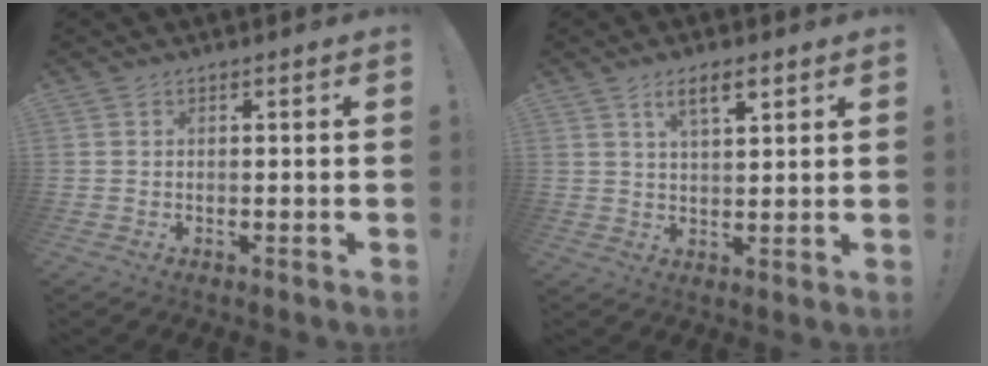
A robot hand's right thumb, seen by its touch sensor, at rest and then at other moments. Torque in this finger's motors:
{"motor_torque": [0.18, 1.70, 0.53, 0.23, 0.00]}